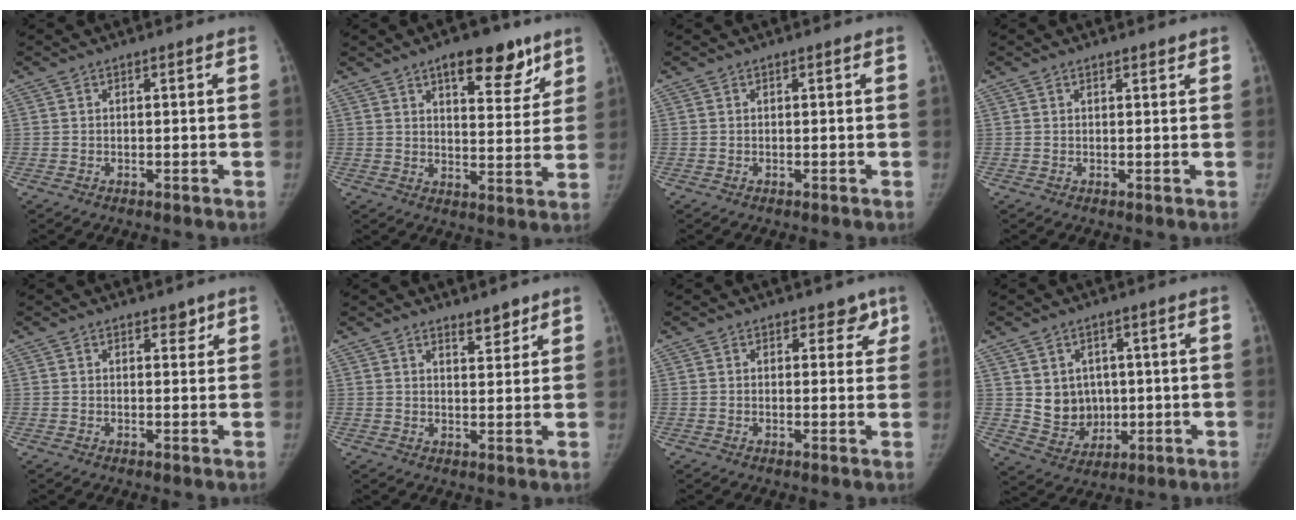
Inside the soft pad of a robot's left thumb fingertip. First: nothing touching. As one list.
[{"total": 12.2, "force": [7.6, 5.3, 8.0], "torque": [-0.065, -0.037, 0.106]}, {"total": 0.0}, {"total": 1.0, "force": [0.9, 0.3, 0.4], "torque": [-0.004, -0.005, 0.013]}, {"total": 1.6, "force": [1.1, 0.9, 0.6], "torque": [0.009, -0.006, 0.011]}, {"total": 3.3, "force": [2.8, 1.2, 1.4], "torque": [-0.008, -0.023, 0.043]}, {"total": 3.3, "force": [2.1, 2.3, 1.2], "torque": [0.028, -0.006, 0.018]}, {"total": 8.2, "force": [1.0, 7.1, 3.9], "torque": [-0.024, -0.010, 0.035]}]